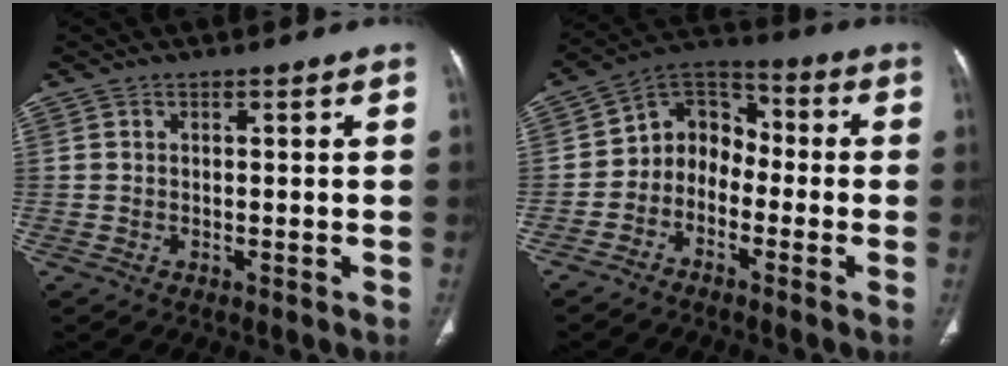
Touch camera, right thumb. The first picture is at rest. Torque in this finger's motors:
{"motor_torque": [-0.06, 0.25, 0.20, 0.10, 0.12]}